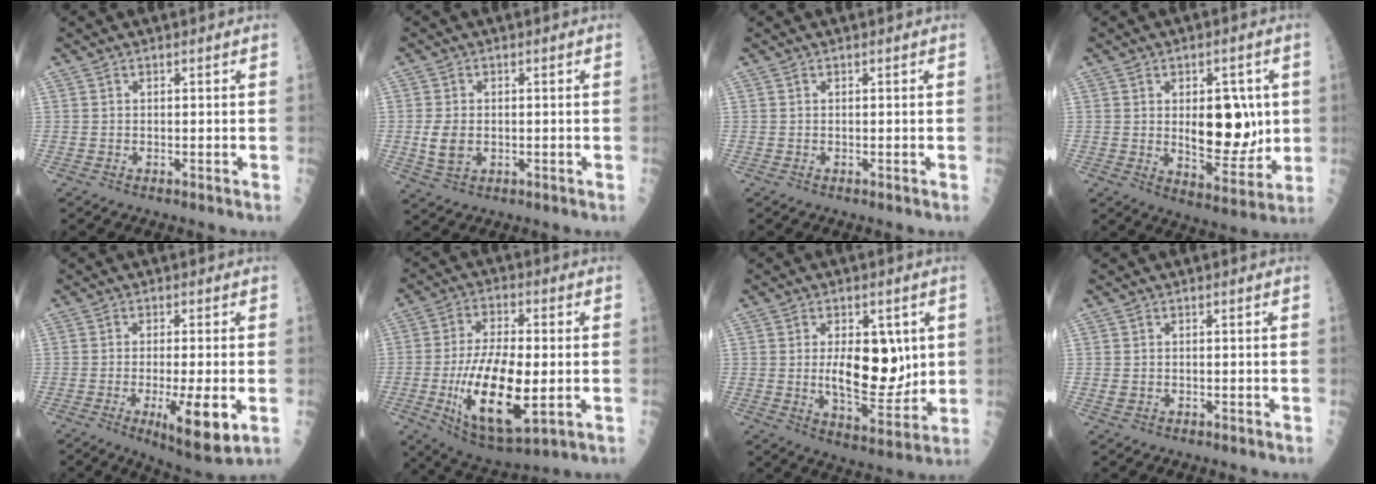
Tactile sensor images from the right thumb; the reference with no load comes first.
{"total": 4.5, "force": [-0.4, 3.1, 3.3], "torque": [-0.059, -0.003, -0.002]}
{"total": 0.0}
{"total": 12.8, "force": [1.3, 6.9, 10.7], "torque": [-0.104, -0.019, 0.029]}
{"total": 10.1, "force": [-2.7, 2.0, 9.5], "torque": [-0.144, -0.022, -0.037]}
{"total": 18.5, "force": [-3.4, 7.1, 16.7], "torque": [-0.306, -0.005, -0.047]}
{"total": 12.1, "force": [1.5, 6.3, 10.2], "torque": [-0.120, -0.021, 0.035]}
{"total": 1.0, "force": [-0.1, 0.8, 0.4], "torque": [-0.005, 0.003, 0.002]}